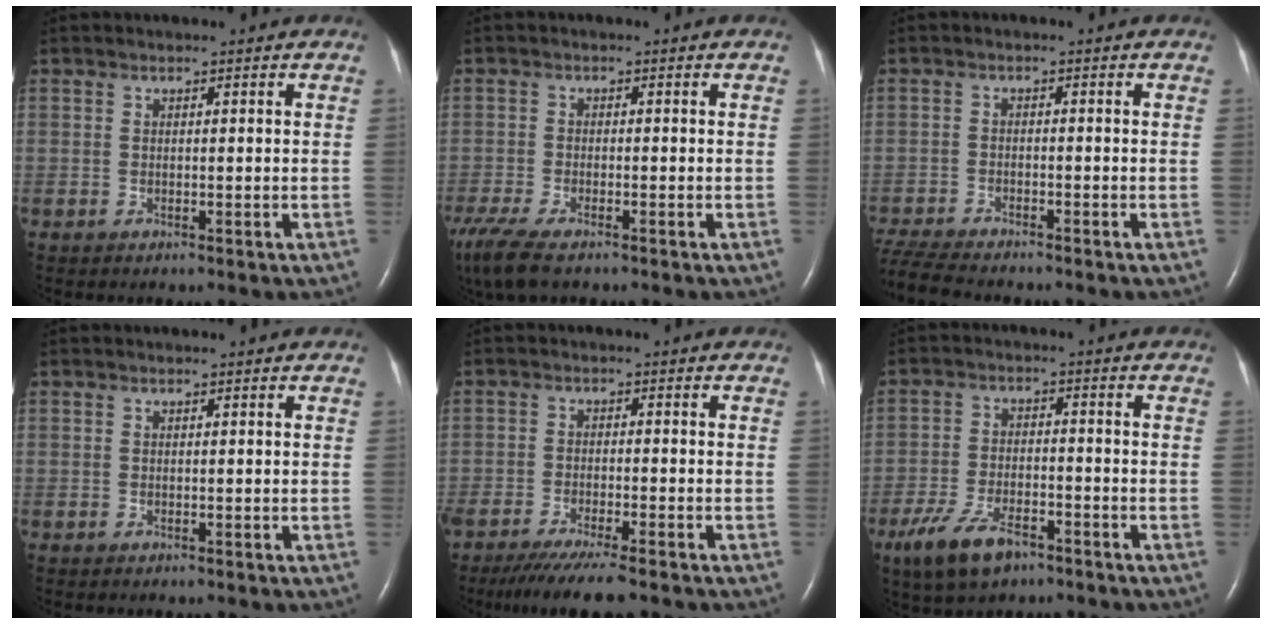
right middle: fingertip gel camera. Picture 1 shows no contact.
{"total": 10.0, "force": [-7.2, 3.1, 6.2], "torque": [-0.136, -0.022, -0.125]}
{"total": 8.2, "force": [-7.6, 0.9, 3.1], "torque": [-0.060, -0.016, -0.132]}
{"total": 0.0}
{"total": 8.8, "force": [-7.1, 0.5, 5.1], "torque": [-0.079, -0.021, -0.114]}
{"total": 8.4, "force": [-5.4, 3.4, 5.4], "torque": [-0.117, -0.010, -0.095]}